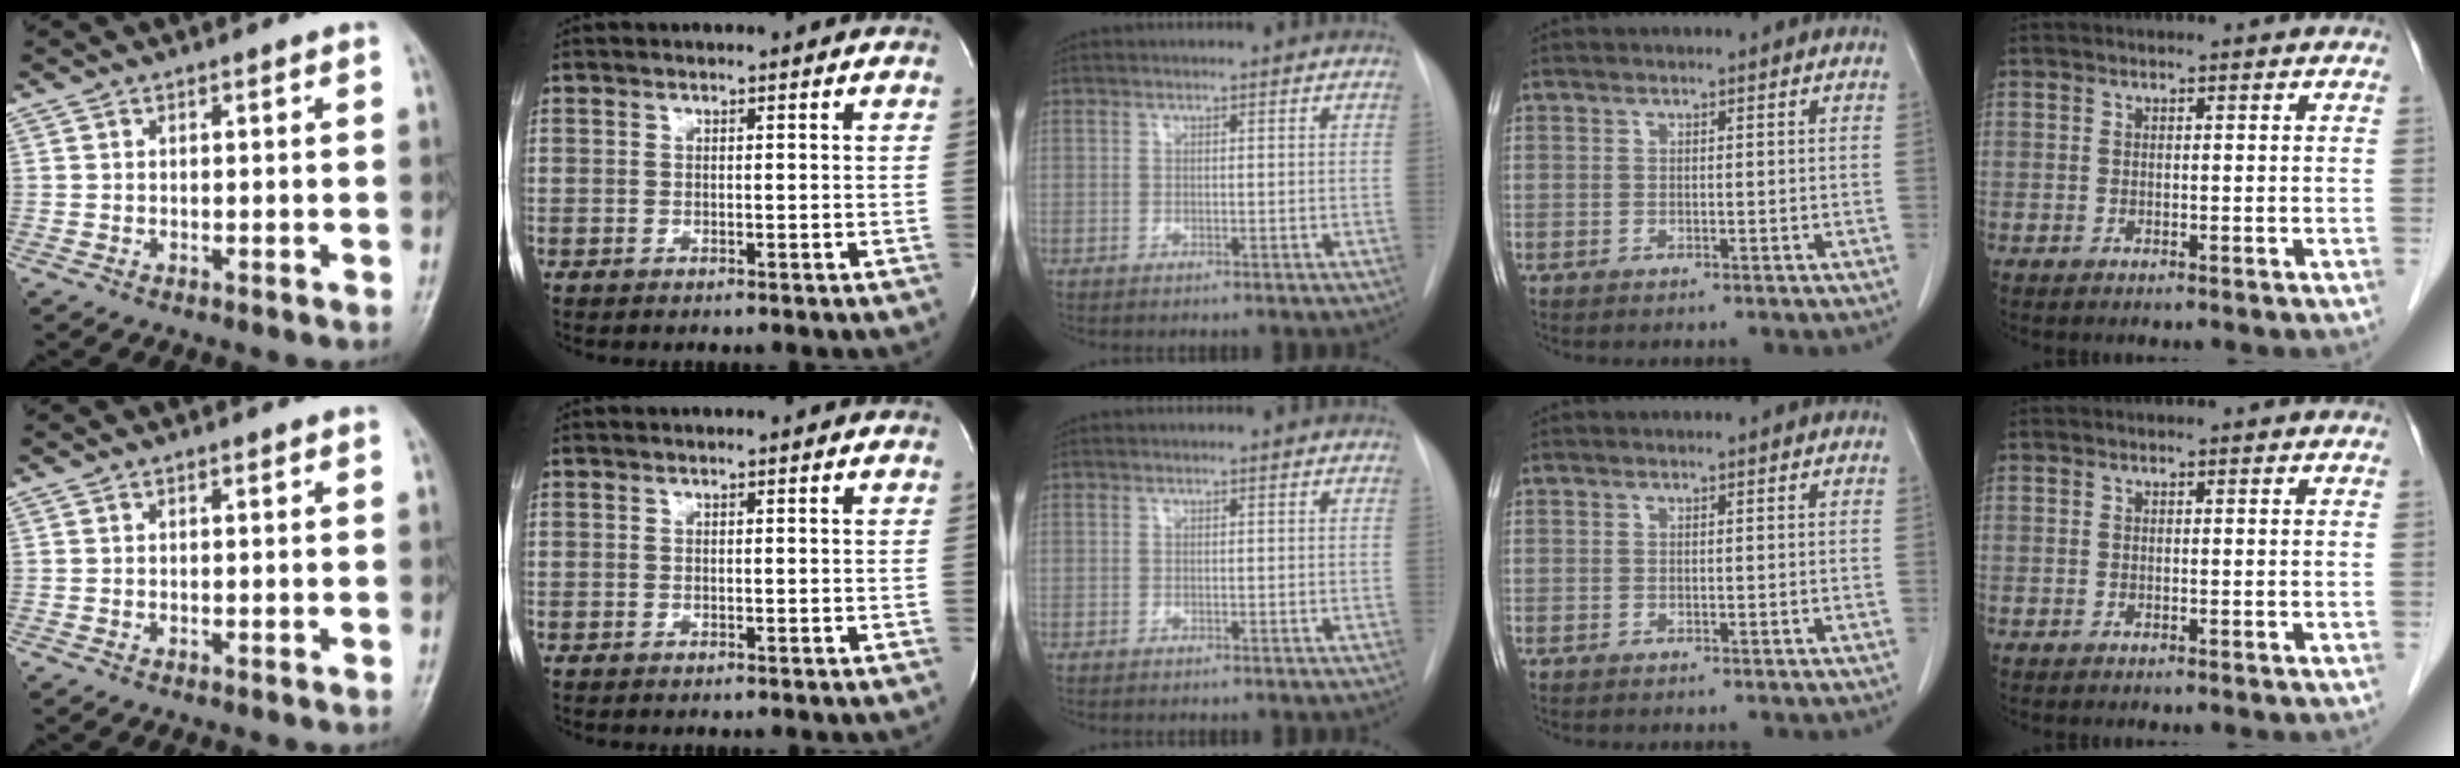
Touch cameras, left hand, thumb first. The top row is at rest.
{}